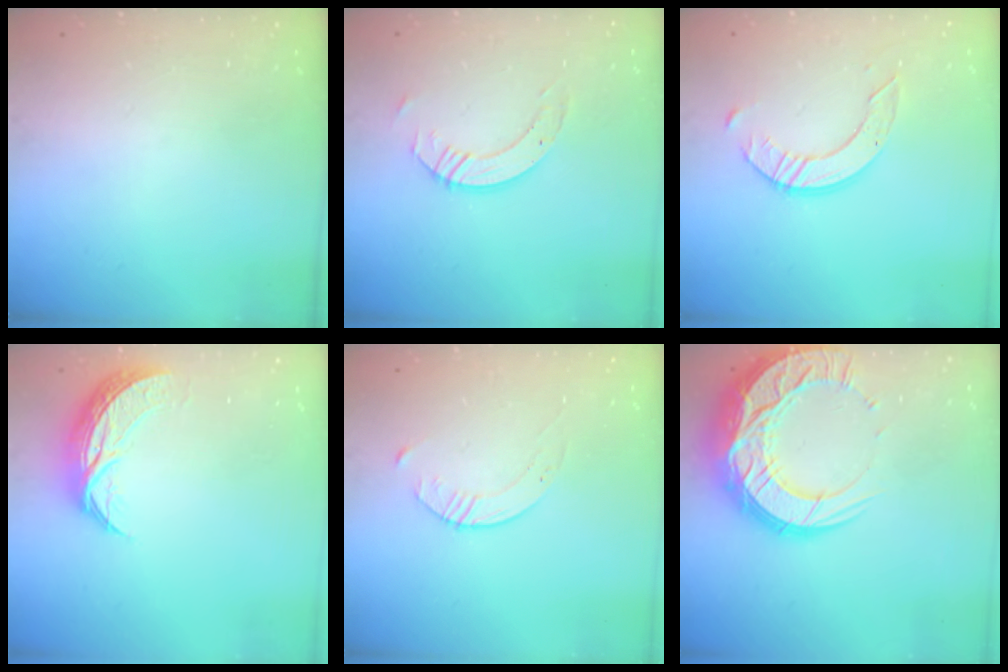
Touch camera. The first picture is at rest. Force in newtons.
{"total": 6.5, "press": 6.4, "slide": 0.7}
{"total": 6.5, "press": 6.5, "slide": 0.6}
{"total": 10.1, "press": 10.1, "slide": 0.3}
{"total": 3.9, "press": 3.9, "slide": 0.4}
{"total": 22.3, "press": 22.2, "slide": 1.9}